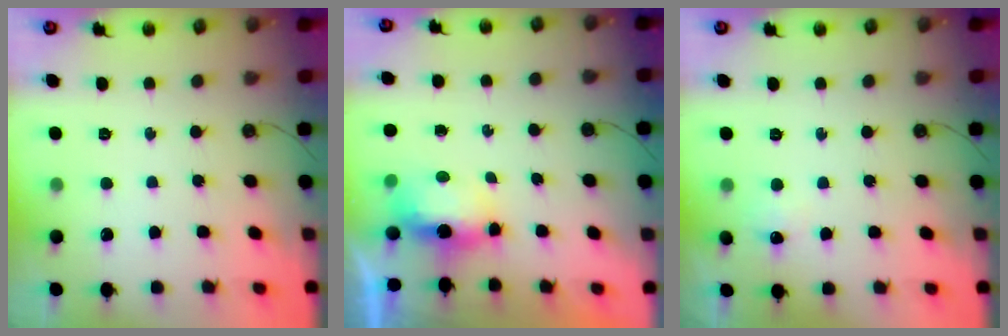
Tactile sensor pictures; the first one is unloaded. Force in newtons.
{"total": 6.0, "press": 5.9, "slide": 0.8}
{"total": 5.2, "press": 5.1, "slide": 0.7}